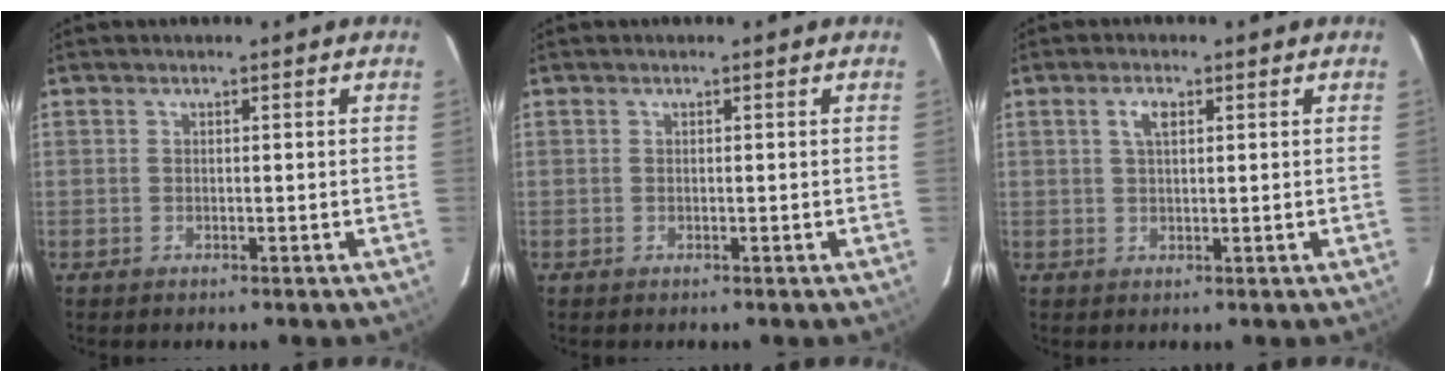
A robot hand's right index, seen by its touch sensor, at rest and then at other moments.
{"total": 0.0}
{"total": 2.7, "force": [1.0, 1.2, 2.3], "torque": [-0.044, 0.007, 0.019]}